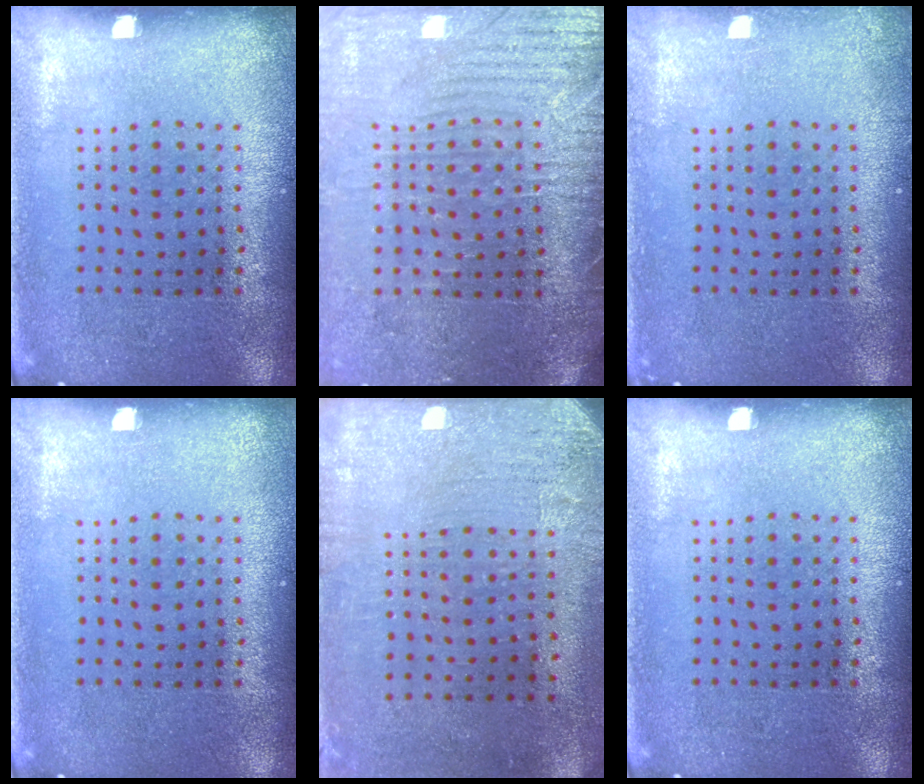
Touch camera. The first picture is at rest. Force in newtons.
{"total": 3.7, "press": 3.3, "slide": 1.5}
{"total": 0.6, "press": 0.6, "slide": 0.1}
{"total": 0.0}
{"total": 3.1, "press": 2.5, "slide": 1.8}
{"total": 0.0}